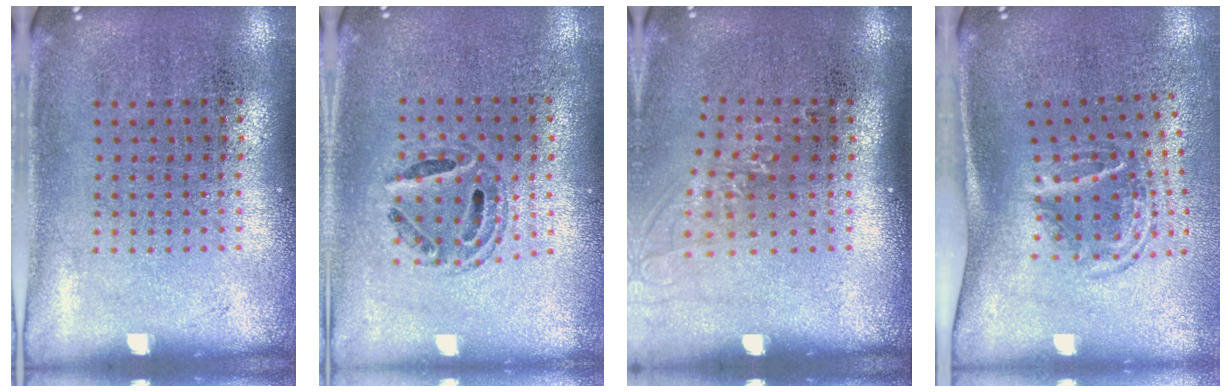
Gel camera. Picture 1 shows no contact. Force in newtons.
{"total": 0.7, "press": 0.6, "slide": 0.2}
{"total": 1.3, "press": 1.0, "slide": 0.8}
{"total": 1.8, "press": 1.2, "slide": 1.4}